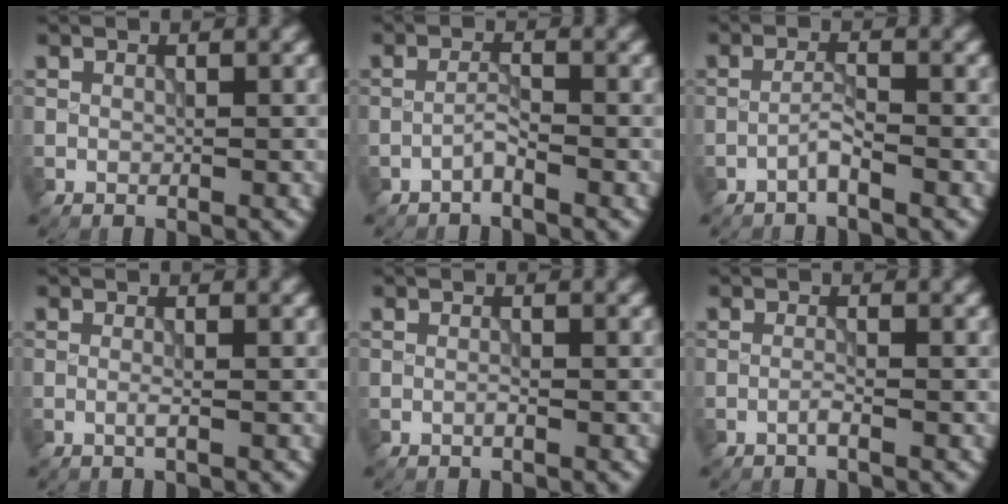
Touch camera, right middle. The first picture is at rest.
{"total": 1.3, "force": [-1.0, 0.0, 0.8], "torque": [-0.014, 0.007, -0.023]}
{"total": 1.5, "force": [-1.1, 0.0, 1.1], "torque": [-0.019, 0.008, -0.026]}
{"total": 0.9, "force": [-0.2, 0.1, 0.8], "torque": [-0.015, -0.002, -0.007]}
{"total": 0.5, "force": [-0.3, 0.0, 0.4], "torque": [-0.009, 0.000, -0.006]}
{"total": 0.9, "force": [-0.5, 0.1, 0.7], "torque": [-0.012, 0.005, -0.015]}